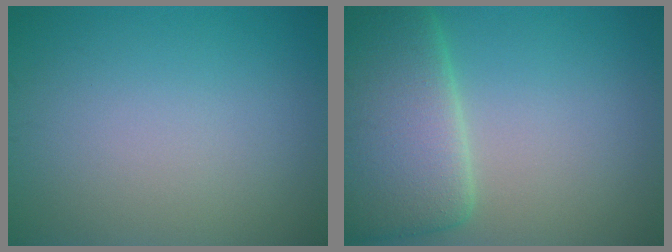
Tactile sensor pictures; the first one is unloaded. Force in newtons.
{"total": 8.7, "press": 8.6, "slide": 0.3}